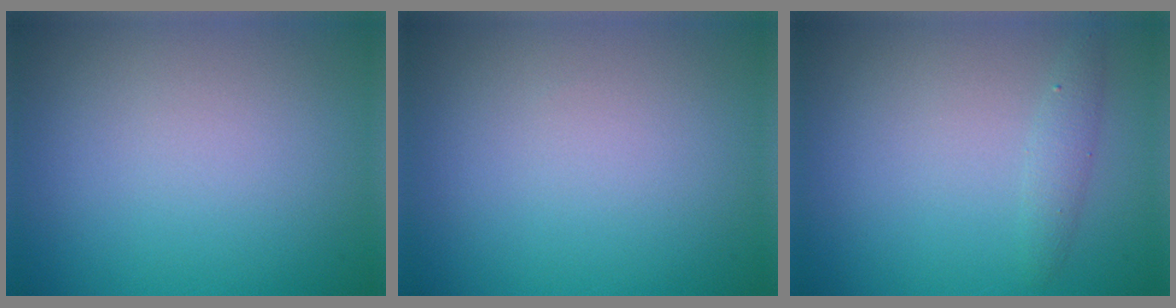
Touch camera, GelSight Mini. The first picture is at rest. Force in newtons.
{"total": 0.0}
{"total": 1.3, "press": 1.3, "slide": 0.1}